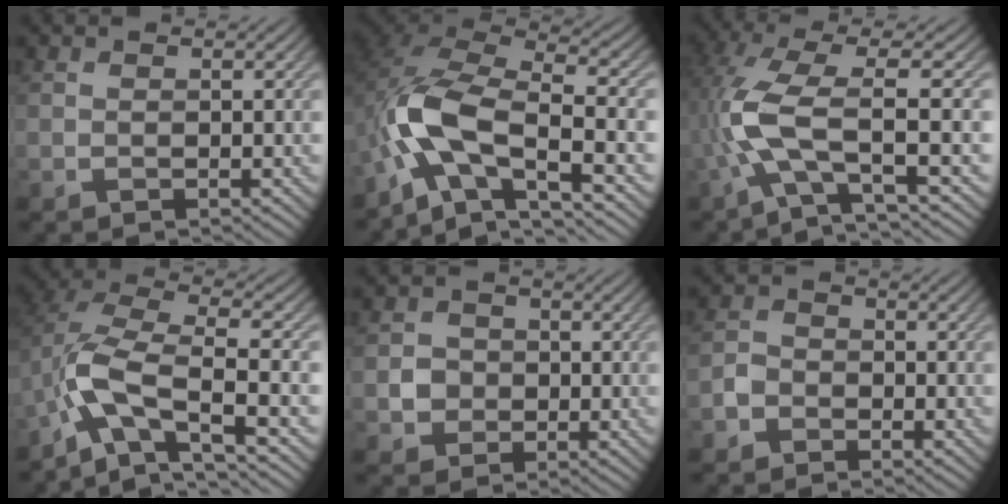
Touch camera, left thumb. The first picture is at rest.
{"total": 12.6, "force": [-4.8, 5.7, 10.2], "torque": [-0.205, -0.014, -0.100]}
{"total": 9.5, "force": [-1.5, 2.3, 9.1], "torque": [-0.188, 0.018, -0.046]}
{"total": 11.0, "force": [-4.4, 4.2, 9.1], "torque": [-0.188, -0.009, -0.089]}
{"total": 3.1, "force": [-0.4, 2.9, 0.9], "torque": [-0.016, -0.004, -0.017]}
{"total": 2.5, "force": [-1.5, 1.8, 0.7], "torque": [-0.013, 0.003, -0.040]}